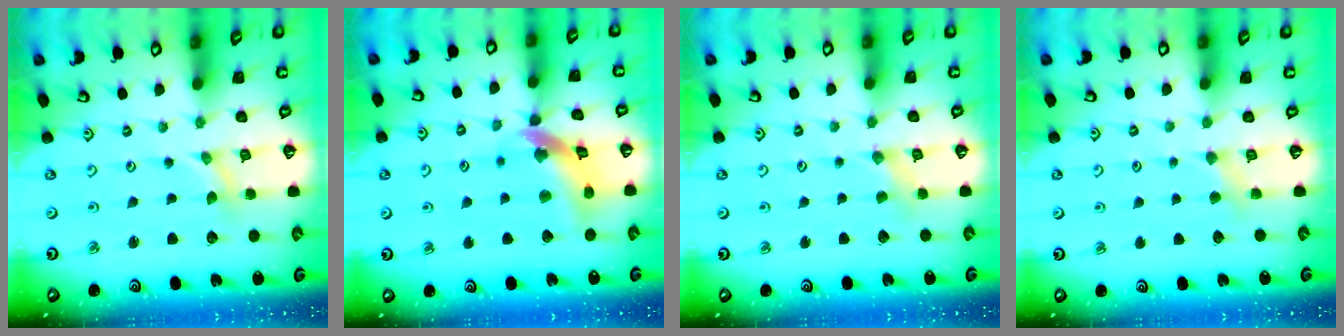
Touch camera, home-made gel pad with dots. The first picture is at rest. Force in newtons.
{"total": 12.2, "press": 12.1, "slide": 1.6}
{"total": 2.5, "press": 2.4, "slide": 0.4}
{"total": 3.5, "press": 3.5, "slide": 0.4}